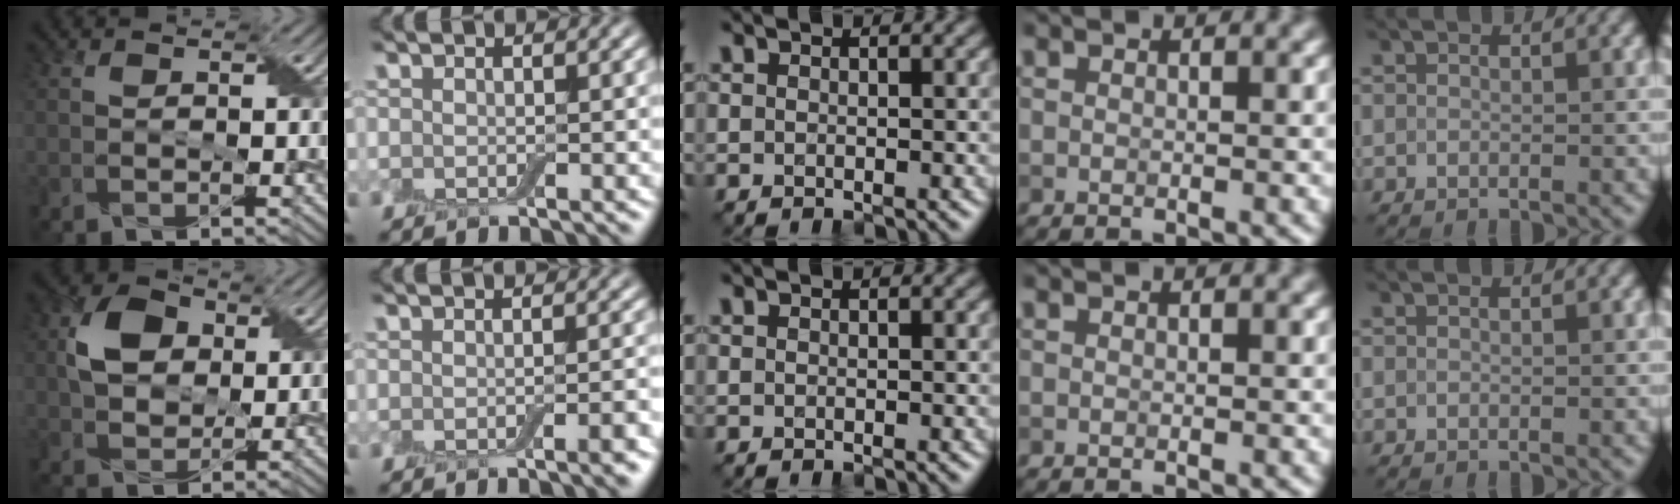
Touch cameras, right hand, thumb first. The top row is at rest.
{"thumb": {"total": 6.7, "force": [1.5, 5.1, 4.1], "torque": [-0.091, 0.012, 0.024]}, "index": {"total": 2.1, "force": [-0.8, 0.5, 1.9], "torque": [-0.018, 0.003, -0.011]}}